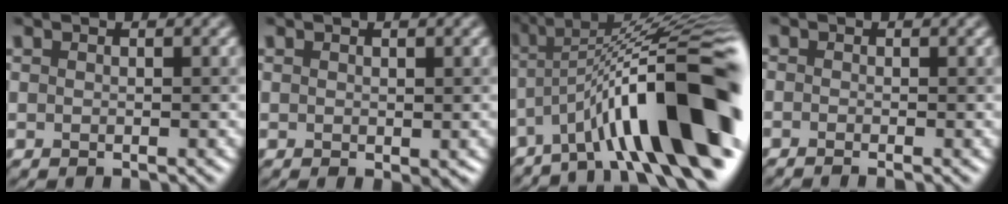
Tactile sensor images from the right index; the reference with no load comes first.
{"total": 0.9, "force": [-0.2, 0.3, 0.9], "torque": [-0.010, -0.001, 0.010]}
{"total": 14.8, "force": [-5.6, 3.4, 13.2], "torque": [-0.183, 0.029, -0.084]}
{"total": 1.2, "force": [-0.9, 0.3, 0.7], "torque": [0.002, -0.006, -0.015]}